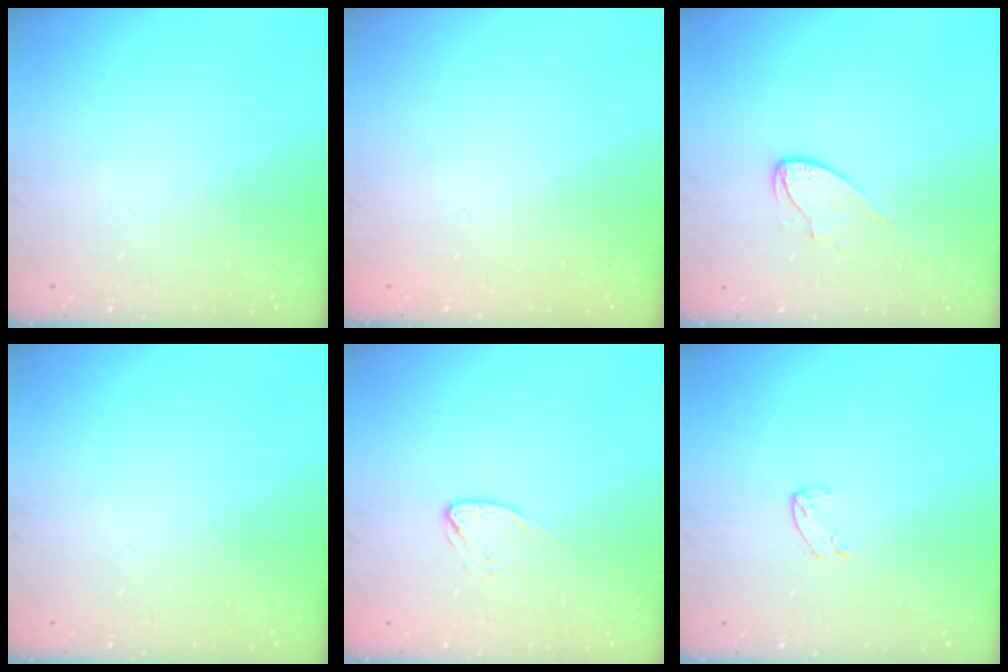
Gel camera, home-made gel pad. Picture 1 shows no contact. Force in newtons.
{"total": 0.0}
{"total": 6.3, "press": 6.3, "slide": 0.2}
{"total": 0.0}
{"total": 5.2, "press": 5.1, "slide": 0.4}
{"total": 3.4, "press": 3.4, "slide": 0.3}